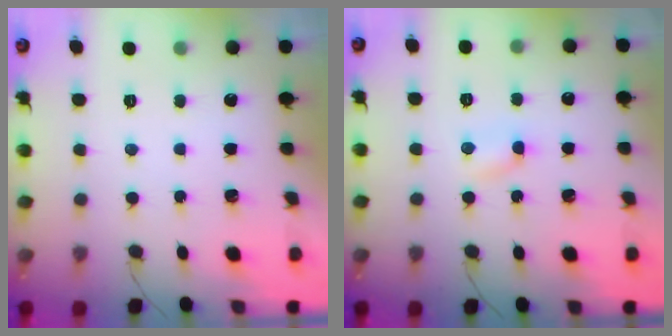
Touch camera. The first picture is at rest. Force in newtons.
{"total": 2.7, "press": 2.6, "slide": 0.8}